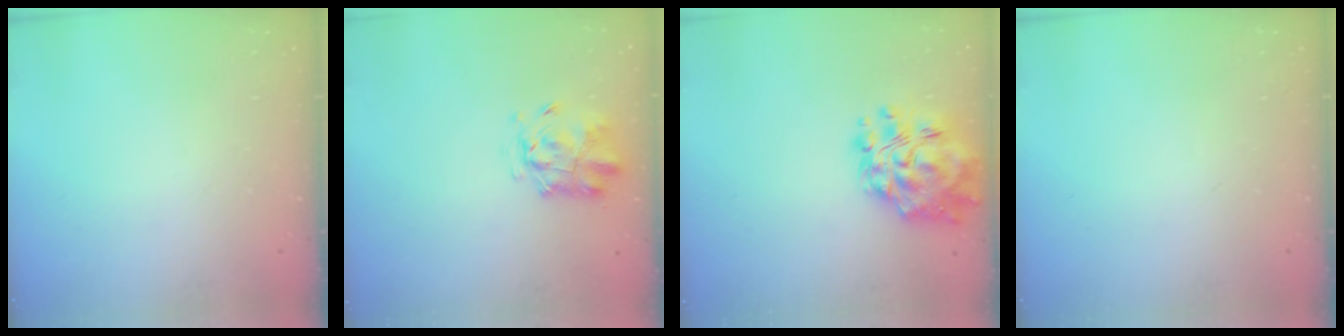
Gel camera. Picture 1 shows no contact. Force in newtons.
{"total": 2.9, "press": 2.9, "slide": 0.7}
{"total": 17.0, "press": 16.3, "slide": 4.9}
{"total": 0.0}